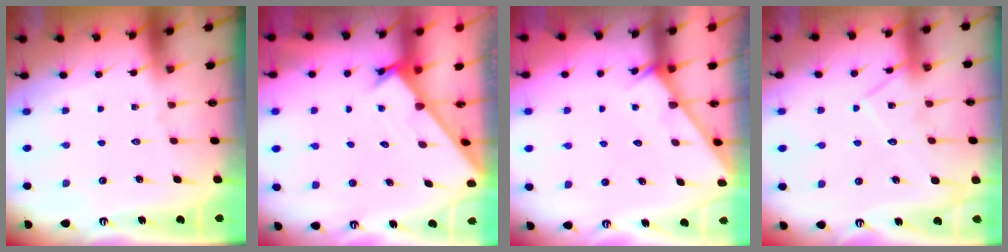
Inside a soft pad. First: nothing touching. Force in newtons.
{"total": 1.7, "press": 1.7, "slide": 0.1}
{"total": 2.9, "press": 2.9, "slide": 0.1}
{"total": 12.1, "press": 12.1, "slide": 0.7}